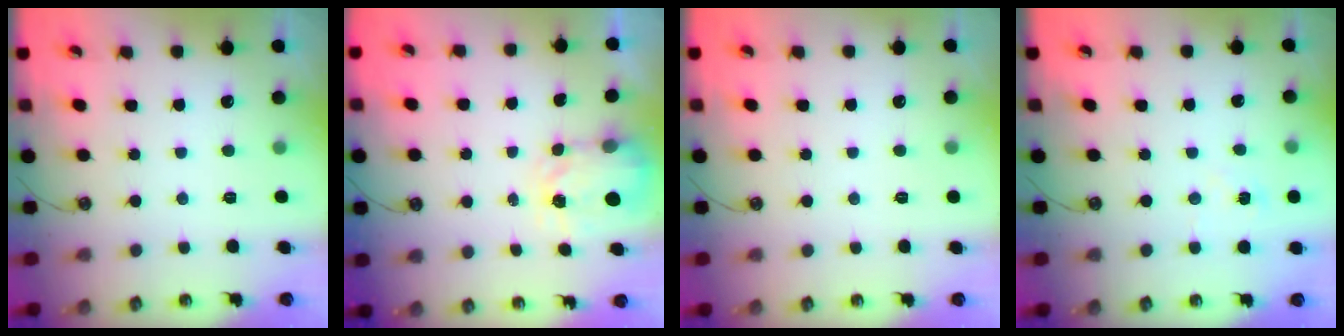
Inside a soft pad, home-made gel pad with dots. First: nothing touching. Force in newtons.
{"total": 3.8, "press": 3.7, "slide": 0.5}
{"total": 0.0}
{"total": 4.2, "press": 4.2, "slide": 0.5}